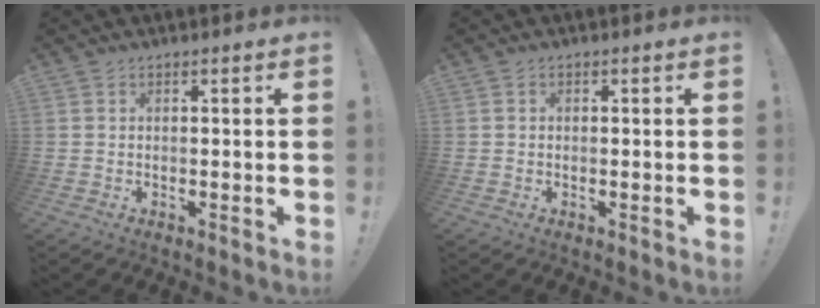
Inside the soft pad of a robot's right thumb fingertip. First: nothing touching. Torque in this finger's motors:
{"motor_torque": [-0.19, -0.03, -0.15, 0.07, 0.03]}